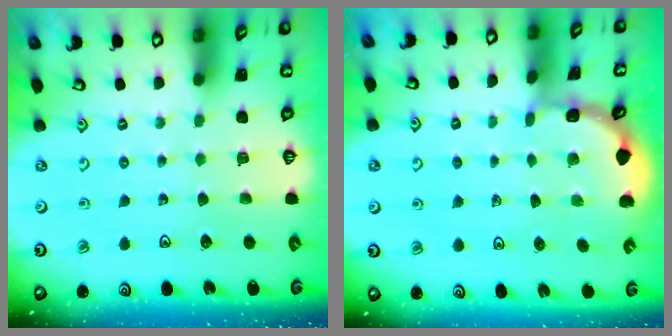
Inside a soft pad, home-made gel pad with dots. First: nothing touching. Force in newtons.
{"total": 1.7, "press": 1.7, "slide": 0.1}